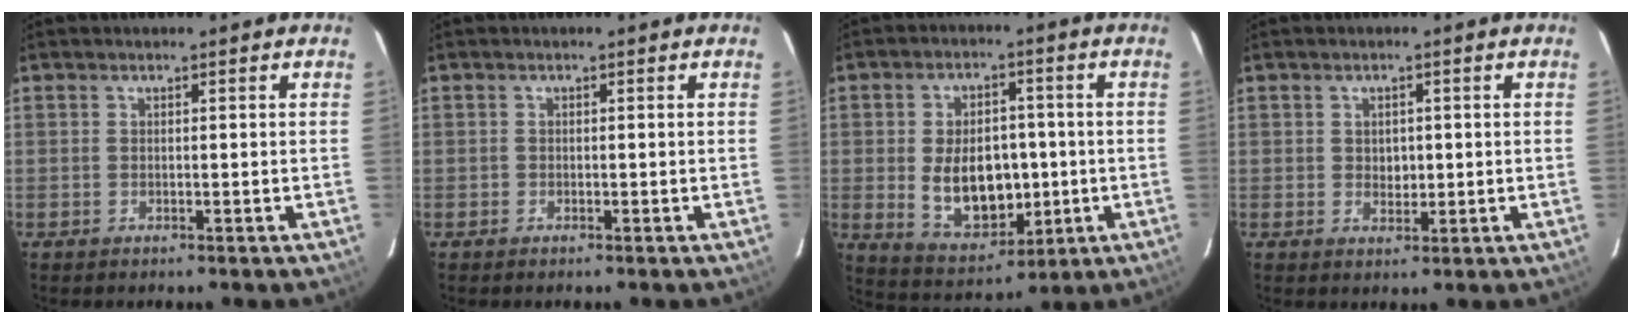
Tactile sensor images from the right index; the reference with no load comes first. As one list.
[{"total": 0.7, "force": [-0.4, 0.6, -0.1], "torque": [0.000, 0.002, -0.009]}, {"total": 12.7, "force": [-1.1, 8.2, 9.6], "torque": [-0.191, -0.002, 0.005]}, {"total": 2.4, "force": [0.1, 2.1, 1.3], "torque": [-0.018, 0.002, 0.003]}]